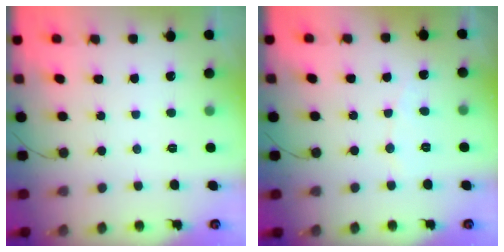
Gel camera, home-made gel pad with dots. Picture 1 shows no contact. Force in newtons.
{"total": 3.3, "press": 3.3, "slide": 0.4}